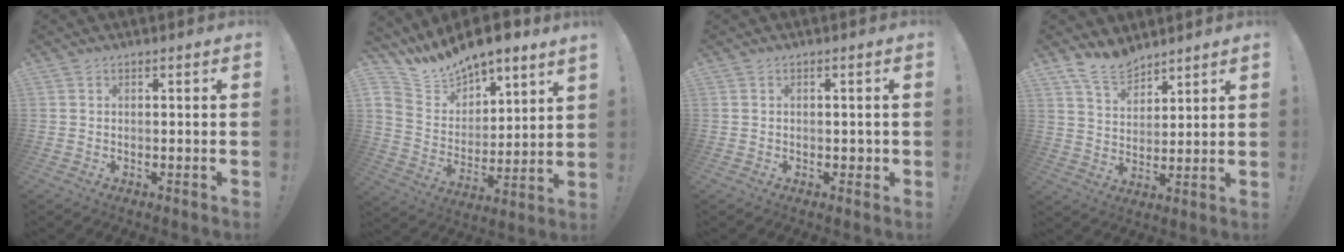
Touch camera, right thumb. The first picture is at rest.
{"total": 10.8, "force": [10.6, 1.8, 0.8], "torque": [-0.054, -0.101, 0.193]}
{"total": 1.6, "force": [-0.3, 1.4, 0.8], "torque": [-0.011, 0.006, -0.007]}
{"total": 9.5, "force": [8.2, 4.0, 2.7], "torque": [-0.054, -0.055, 0.159]}